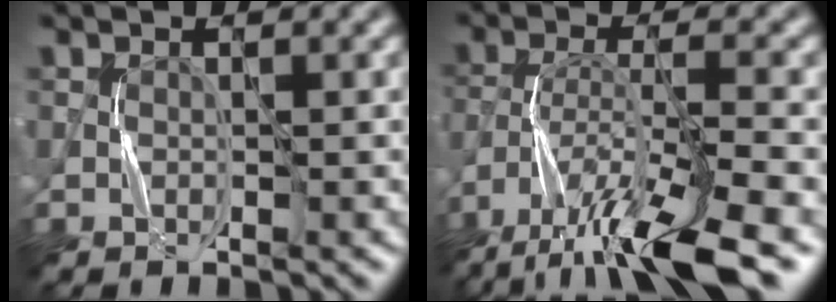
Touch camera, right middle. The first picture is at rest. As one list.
[{"total": 11.2, "force": [-8.4, 2.3, 7.2], "torque": [-0.133, -0.009, -0.142]}]